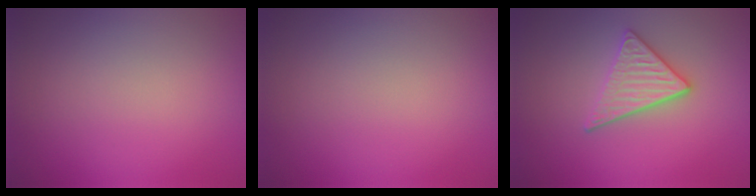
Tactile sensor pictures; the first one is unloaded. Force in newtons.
{"total": 0.0}
{"total": 3.2, "press": 2.9, "slide": 1.4}